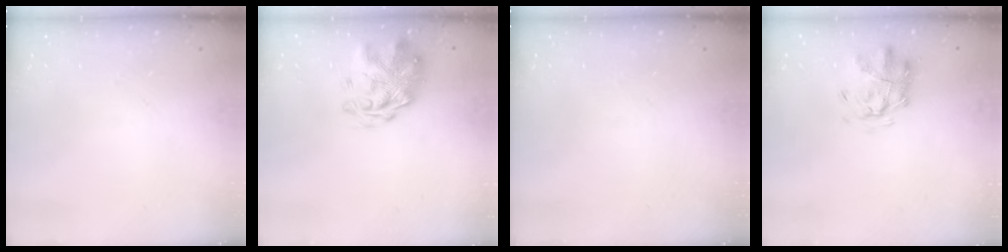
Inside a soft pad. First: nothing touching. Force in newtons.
{"total": 3.2, "press": 2.8, "slide": 1.6}
{"total": 0.0}
{"total": 2.5, "press": 2.4, "slide": 0.7}